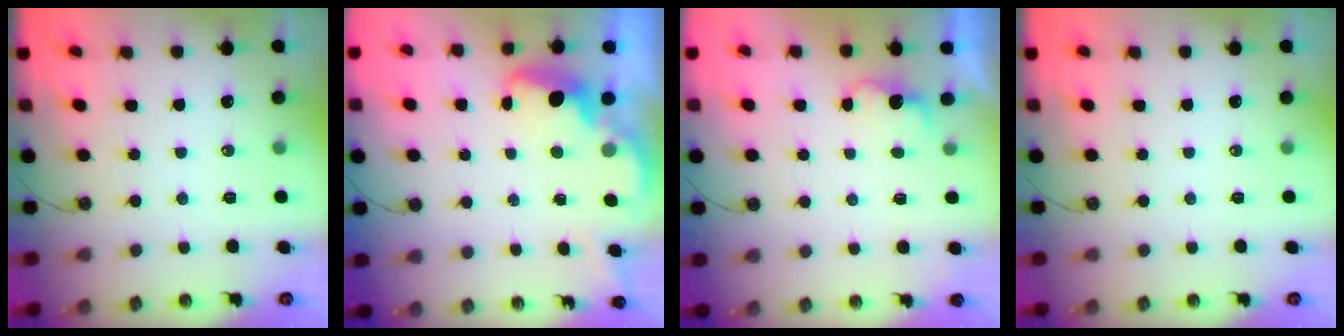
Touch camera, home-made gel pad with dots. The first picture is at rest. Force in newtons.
{"total": 2.7, "press": 2.6, "slide": 0.8}
{"total": 1.6, "press": 1.4, "slide": 0.8}
{"total": 0.0}